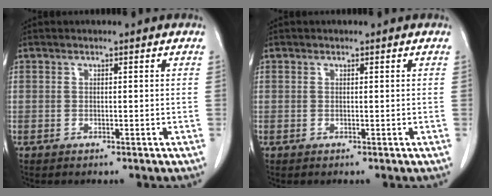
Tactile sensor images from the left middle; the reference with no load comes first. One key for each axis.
{"total": 0.0}